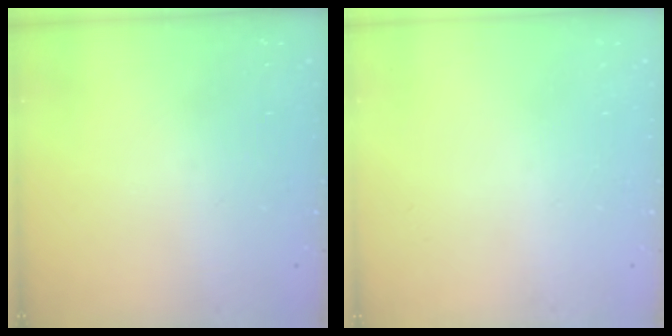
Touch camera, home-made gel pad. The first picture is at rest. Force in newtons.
{"total": 0.0}